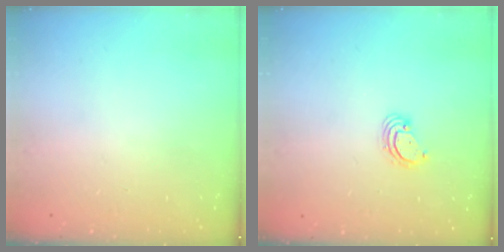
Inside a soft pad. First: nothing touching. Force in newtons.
{"total": 3.0, "press": 3.0, "slide": 0.2}